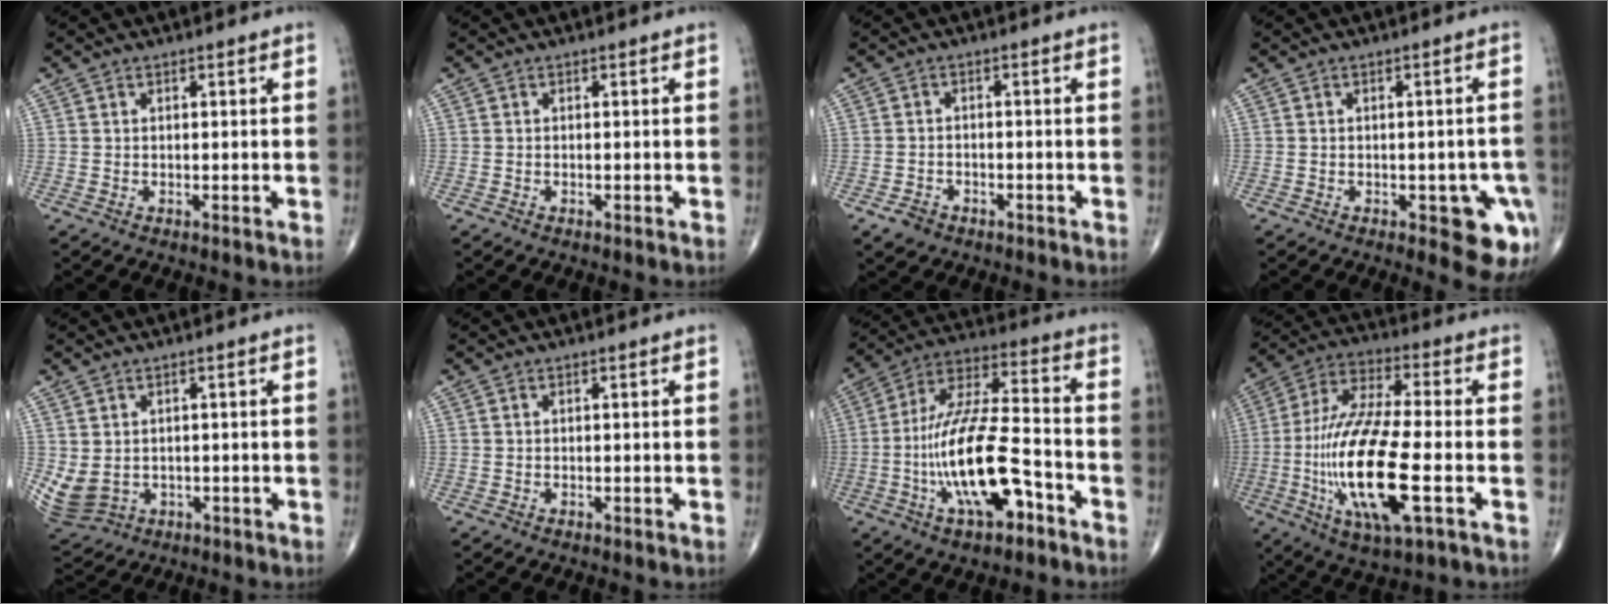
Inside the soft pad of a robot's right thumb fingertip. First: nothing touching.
{"total": 0.0}
{"total": 3.2, "force": [-2.0, 2.3, 1.1], "torque": [-0.018, 0.012, -0.030]}
{"total": 8.9, "force": [-3.4, 3.7, 7.3], "torque": [-0.054, 0.002, -0.038]}
{"total": 6.4, "force": [-0.3, 5.3, 3.4], "torque": [-0.073, -0.002, 0.017]}
{"total": 0.0}
{"total": 18.8, "force": [-6.5, 6.8, 16.3], "torque": [-0.310, 0.046, -0.111]}
{"total": 21.3, "force": [-4.6, 6.1, 19.9], "torque": [-0.418, 0.011, -0.077]}